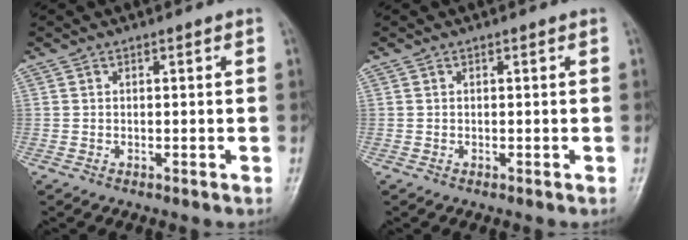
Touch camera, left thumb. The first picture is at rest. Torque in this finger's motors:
{"motor_torque": [0.00, 0.00, 0.00, 0.00, 0.00]}